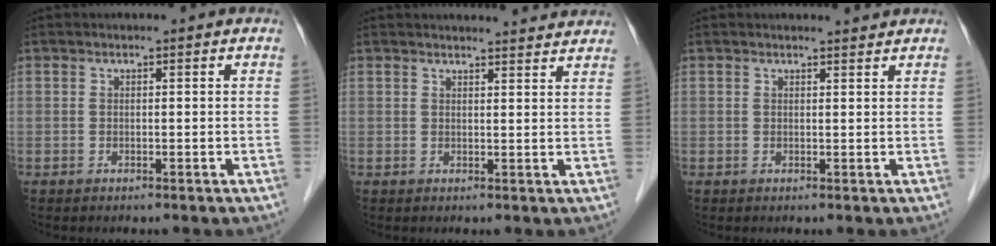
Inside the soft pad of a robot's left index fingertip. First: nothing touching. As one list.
[{"total": 8.8, "force": [8.6, 0.7, 2.0], "torque": [-0.017, 0.010, 0.084]}, {"total": 1.7, "force": [1.7, 0.0, 0.0], "torque": [-0.008, -0.002, 0.022]}]